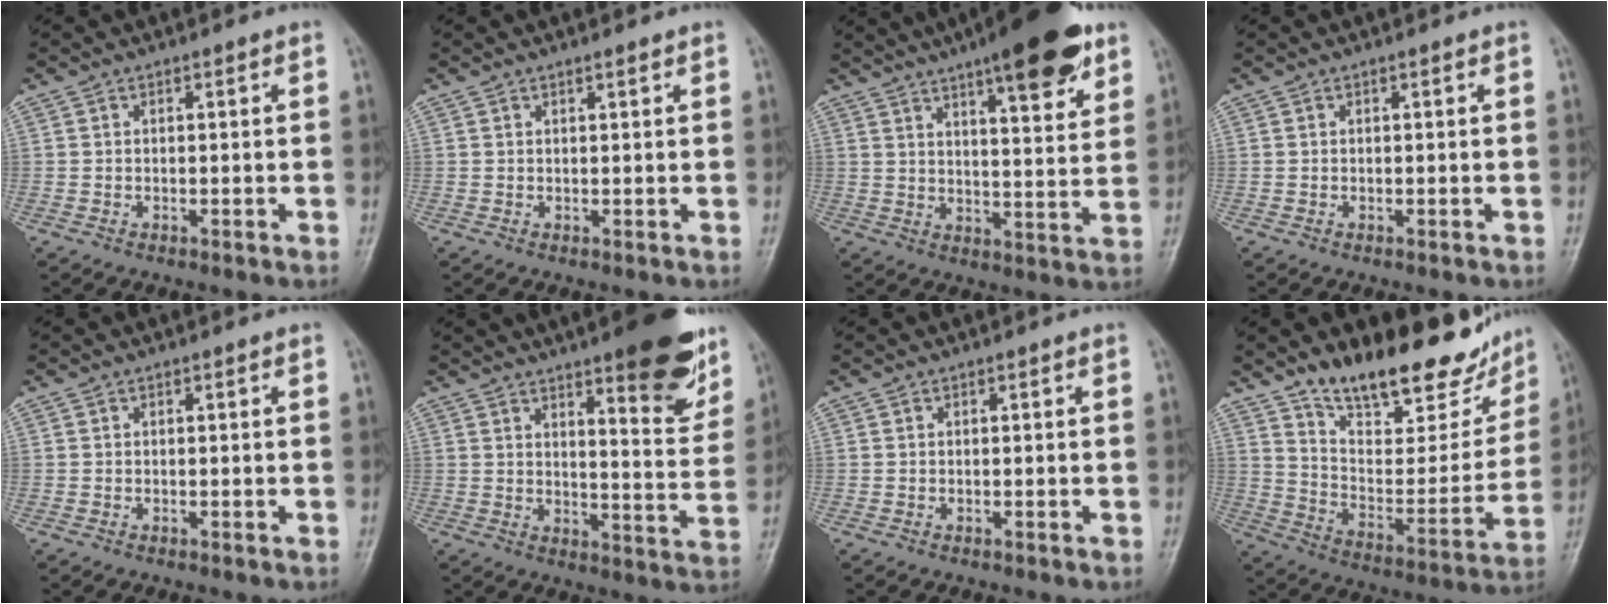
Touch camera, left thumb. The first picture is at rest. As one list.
[{"total": 0.8, "force": [0.6, 0.1, 0.4], "torque": [-0.008, -0.004, 0.010]}, {"total": 17.2, "force": [10.7, 4.5, 12.7], "torque": [-0.156, -0.044, 0.155]}, {"total": 0.0}, {"total": 0.0}, {"total": 15.7, "force": [9.8, 4.2, 11.6], "torque": [-0.111, -0.058, 0.135]}, {"total": 0.0}, {"total": 24.4, "force": [18.0, 9.5, 13.5], "torque": [-0.157, -0.087, 0.279]}]